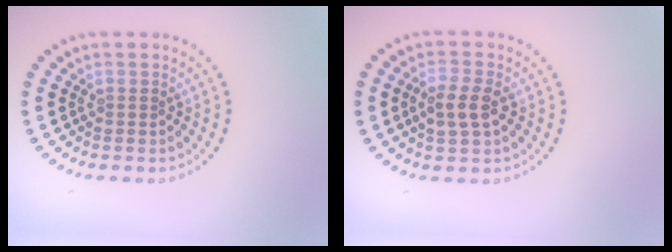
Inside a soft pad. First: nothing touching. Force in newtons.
{"total": 2.8, "press": 2.8, "slide": 0.6}